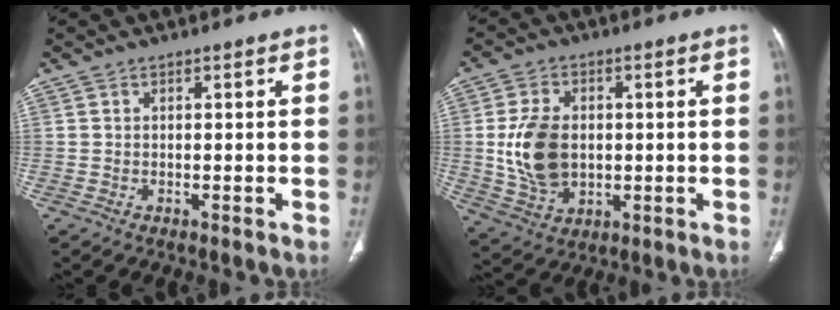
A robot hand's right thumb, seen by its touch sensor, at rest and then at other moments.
{"total": 11.3, "force": [0.2, 7.8, 8.1], "torque": [-0.140, -0.003, 0.015]}